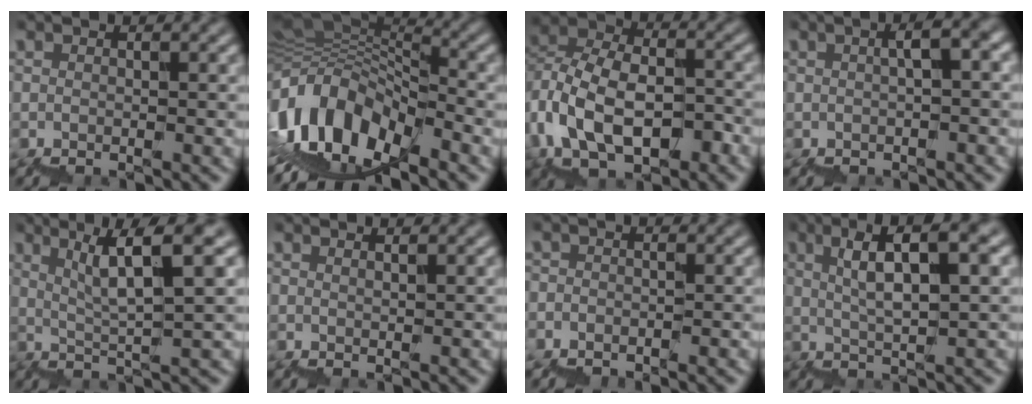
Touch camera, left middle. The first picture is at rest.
{"total": 11.5, "force": [-3.0, 7.0, 8.7], "torque": [-0.184, 0.031, -0.065]}
{"total": 8.4, "force": [-2.6, 5.5, 5.8], "torque": [-0.116, 0.012, -0.050]}
{"total": 3.1, "force": [0.3, 0.7, 3.0], "torque": [-0.036, 0.018, 0.001]}
{"total": 5.8, "force": [3.8, 0.5, 4.4], "torque": [-0.069, 0.022, 0.068]}
{"total": 1.2, "force": [0.9, 0.3, 0.8], "torque": [0.002, 0.002, 0.012]}
{"total": 0.9, "force": [-0.4, -0.1, -0.8], "torque": [-0.001, 0.006, -0.012]}
{"total": 6.5, "force": [3.6, 1.1, 5.3], "torque": [-0.069, 0.026, 0.060]}